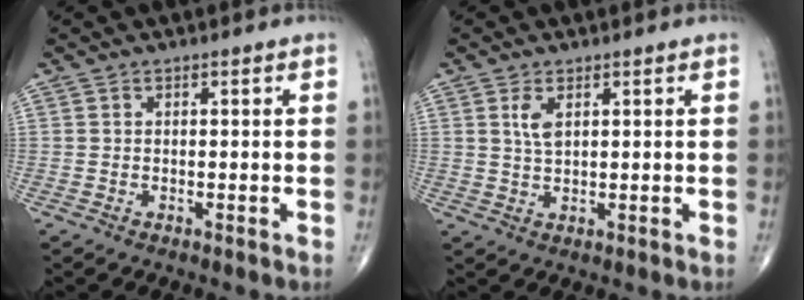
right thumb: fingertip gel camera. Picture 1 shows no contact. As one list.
[{"total": 2.9, "force": [1.2, 1.2, 2.4], "torque": [-0.047, -0.004, 0.028]}]